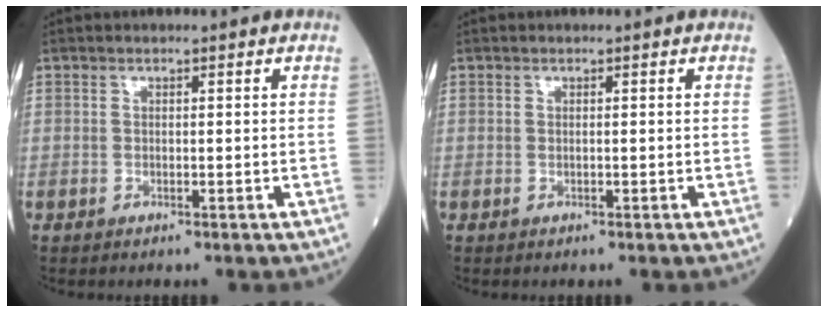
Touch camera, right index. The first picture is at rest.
{"total": 0.0}